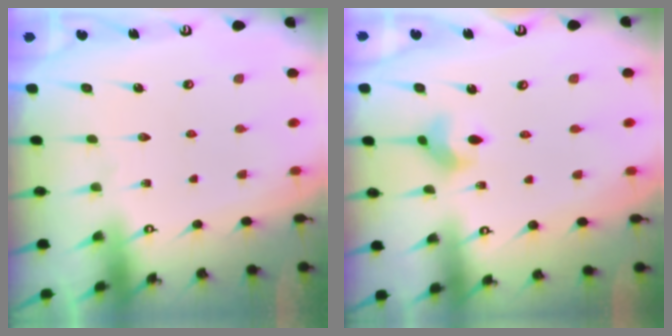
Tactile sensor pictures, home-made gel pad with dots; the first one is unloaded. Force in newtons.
{"total": 5.4, "press": 5.4, "slide": 0.6}